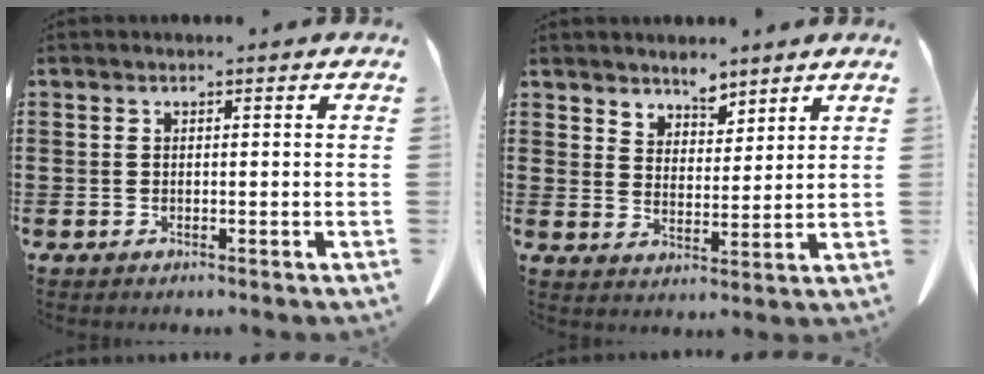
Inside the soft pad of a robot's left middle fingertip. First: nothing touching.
{"total": 4.2, "force": [3.8, 1.7, 0.0], "torque": [-0.017, -0.011, 0.072]}